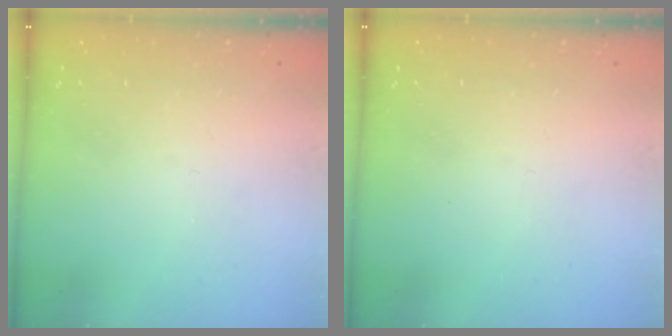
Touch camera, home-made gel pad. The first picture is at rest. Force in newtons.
{"total": 0.0}